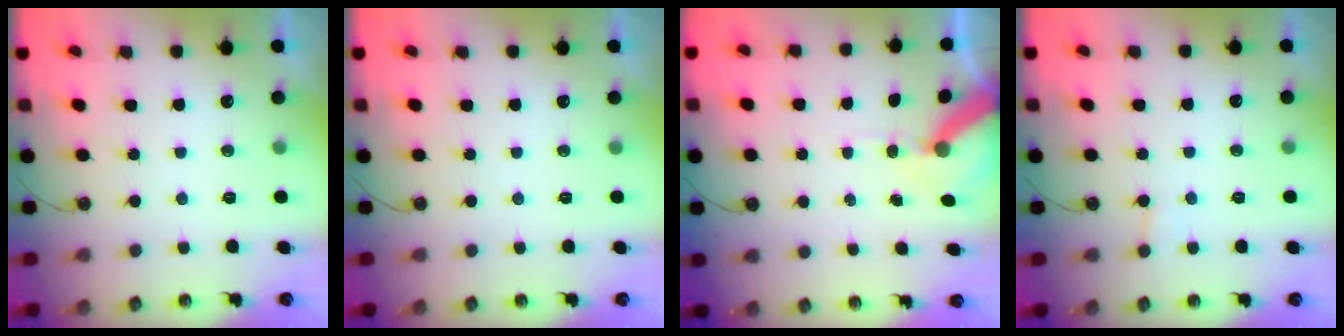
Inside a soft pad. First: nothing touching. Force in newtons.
{"total": 0.0}
{"total": 9.6, "press": 9.5, "slide": 1.3}
{"total": 4.7, "press": 4.6, "slide": 0.4}